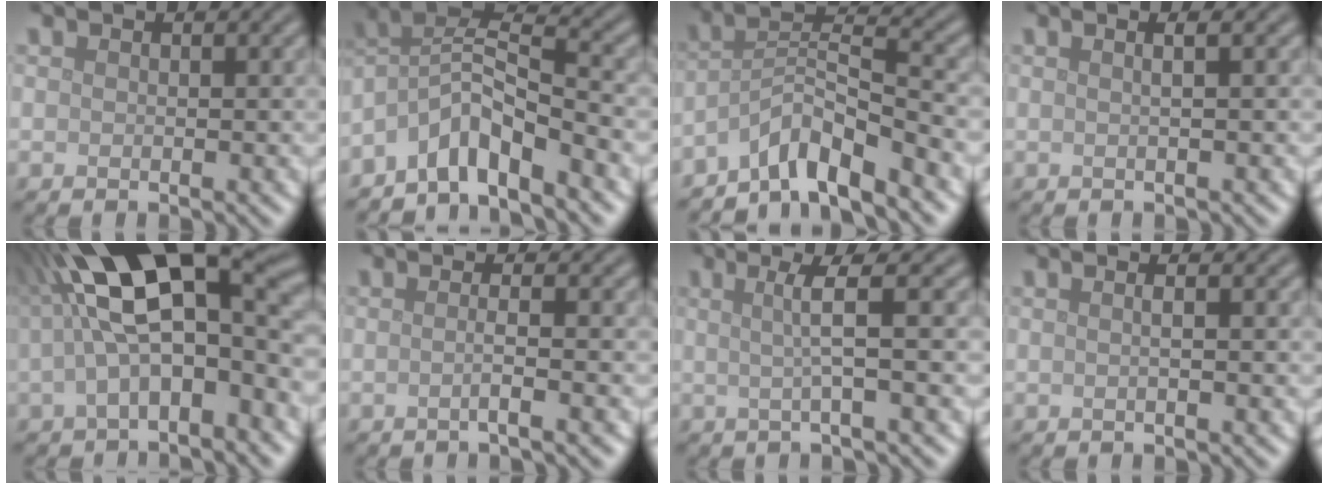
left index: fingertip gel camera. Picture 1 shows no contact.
{"total": 5.0, "force": [-3.7, 1.3, 3.1], "torque": [-0.051, 0.008, -0.079]}
{"total": 5.8, "force": [-4.7, 0.9, 3.3], "torque": [-0.051, 0.012, -0.091]}
{"total": 1.8, "force": [0.5, 0.7, 1.6], "torque": [-0.014, 0.001, -0.012]}
{"total": 13.5, "force": [1.0, 5.5, 12.2], "torque": [-0.199, 0.039, 0.009]}
{"total": 2.3, "force": [-0.4, 0.6, 2.2], "torque": [-0.025, 0.001, -0.018]}
{"total": 3.3, "force": [0.3, 0.4, 3.3], "torque": [-0.056, 0.005, 0.001]}
{"total": 1.5, "force": [0.3, 0.6, 1.4], "torque": [-0.007, -0.002, -0.014]}